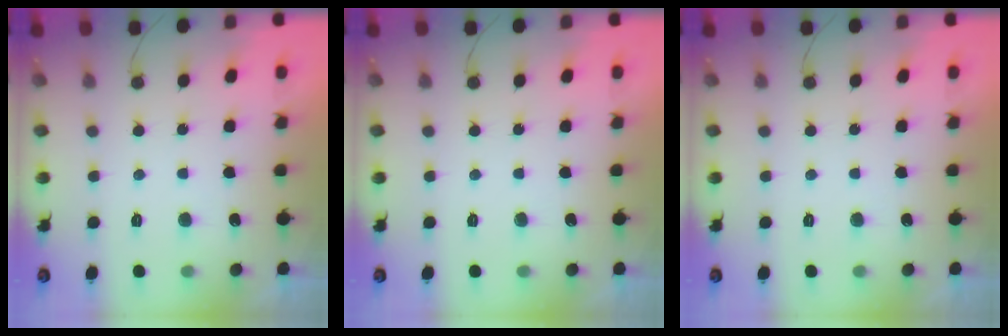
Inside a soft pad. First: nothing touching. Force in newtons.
{"total": 0.0}
{"total": 0.0}